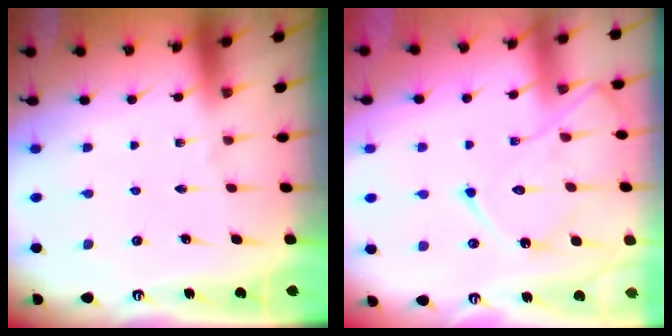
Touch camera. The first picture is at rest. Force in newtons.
{"total": 14.1, "press": 14.1, "slide": 0.8}